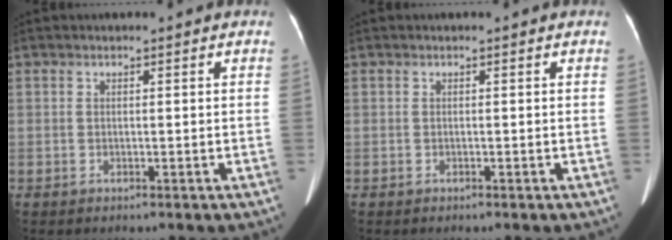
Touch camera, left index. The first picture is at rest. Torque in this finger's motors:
{"motor_torque": [0.03, 0.03, 0.00, 0.01]}